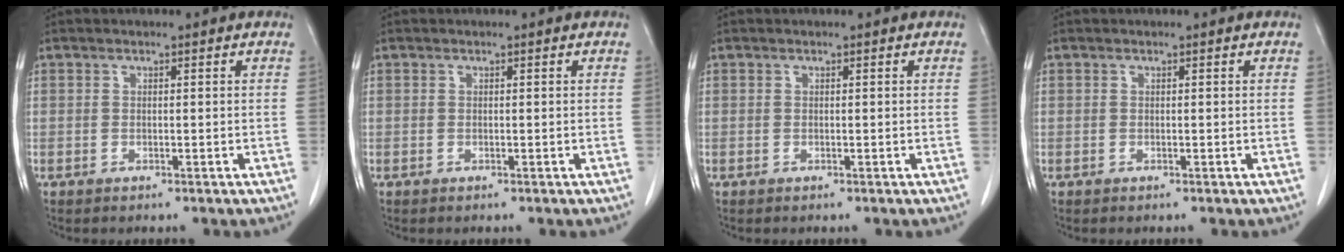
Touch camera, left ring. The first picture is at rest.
{"total": 0.0}
{"total": 0.0}
{"total": 0.0}